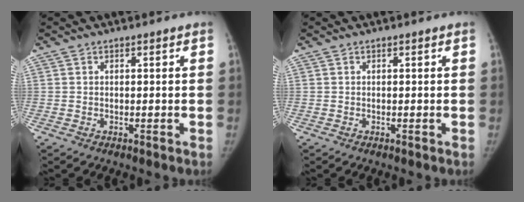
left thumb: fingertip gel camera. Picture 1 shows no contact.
{"total": 0.0}